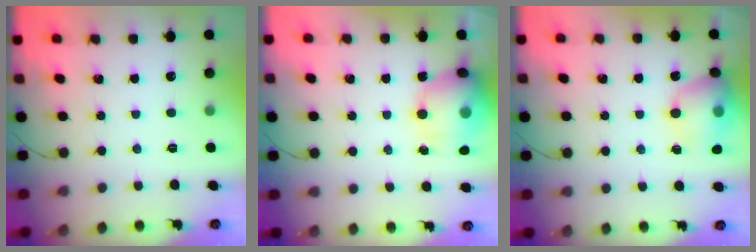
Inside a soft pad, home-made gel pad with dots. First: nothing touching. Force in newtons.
{"total": 17.0, "press": 16.7, "slide": 3.2}
{"total": 15.0, "press": 14.9, "slide": 2.2}